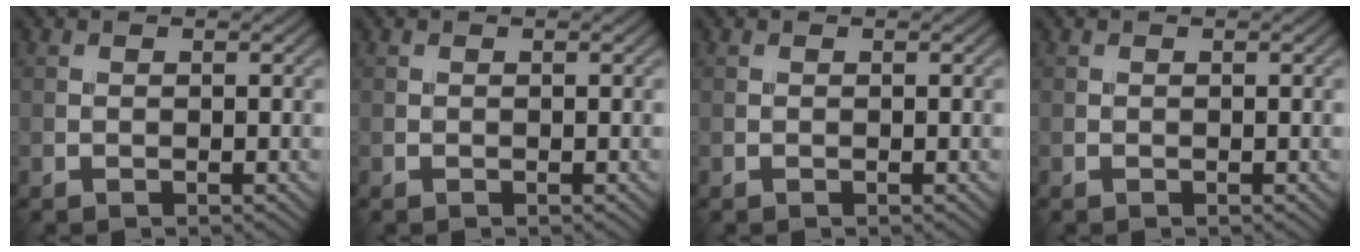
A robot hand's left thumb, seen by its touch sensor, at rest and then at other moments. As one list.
[{"total": 0.0}, {"total": 0.0}, {"total": 0.0}]